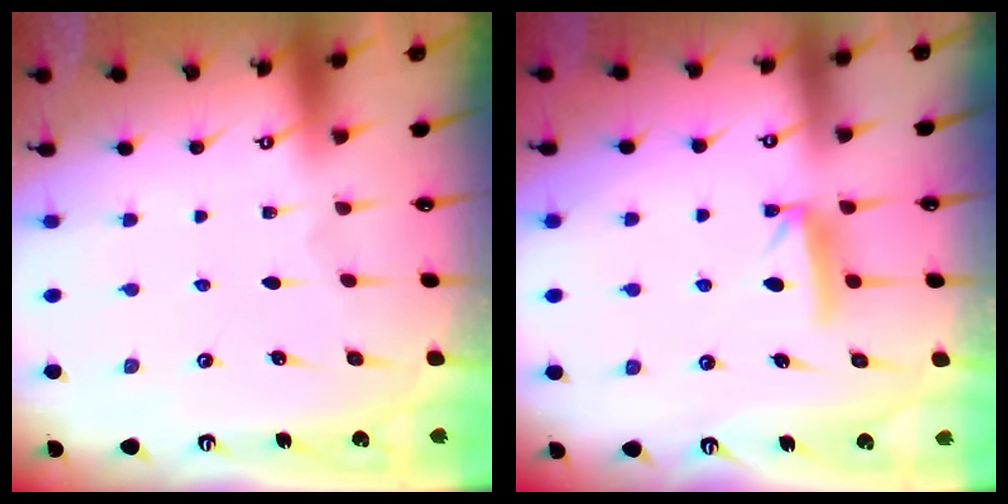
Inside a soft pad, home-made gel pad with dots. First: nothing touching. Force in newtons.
{"total": 7.4, "press": 7.3, "slide": 0.4}